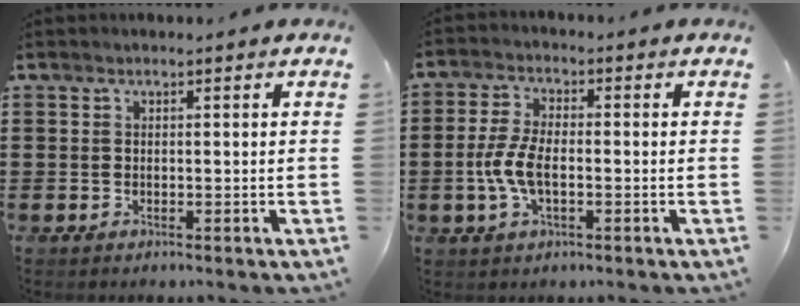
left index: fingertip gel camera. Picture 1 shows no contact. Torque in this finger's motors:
{"motor_torque": [0.23, 0.23, 0.56, 0.13]}